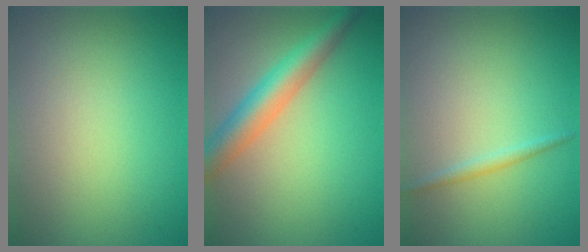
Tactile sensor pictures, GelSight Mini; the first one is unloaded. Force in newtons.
{"total": 4.9, "press": 4.9, "slide": 0.2}
{"total": 1.1, "press": 1.1, "slide": 0.0}